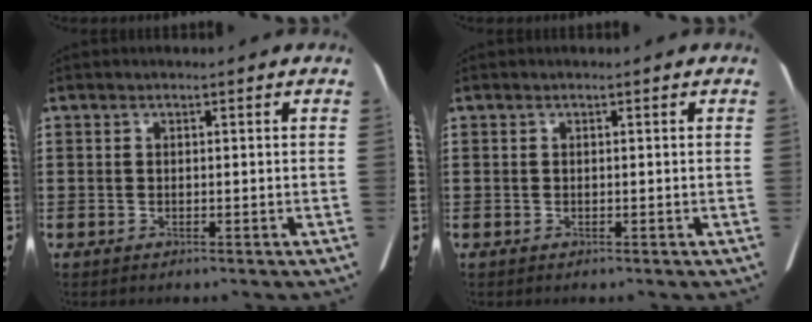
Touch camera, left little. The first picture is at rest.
{"total": 0.0}